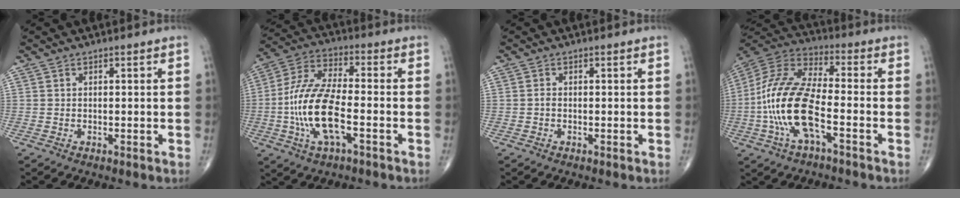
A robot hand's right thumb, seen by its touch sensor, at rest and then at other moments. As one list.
[{"total": 15.1, "force": [-3.7, 5.9, 13.4], "torque": [-0.279, 0.029, -0.071]}, {"total": 0.8, "force": [-0.2, 0.5, 0.5], "torque": [-0.009, 0.001, -0.007]}, {"total": 17.3, "force": [-4.5, 6.8, 15.3], "torque": [-0.325, 0.034, -0.089]}]